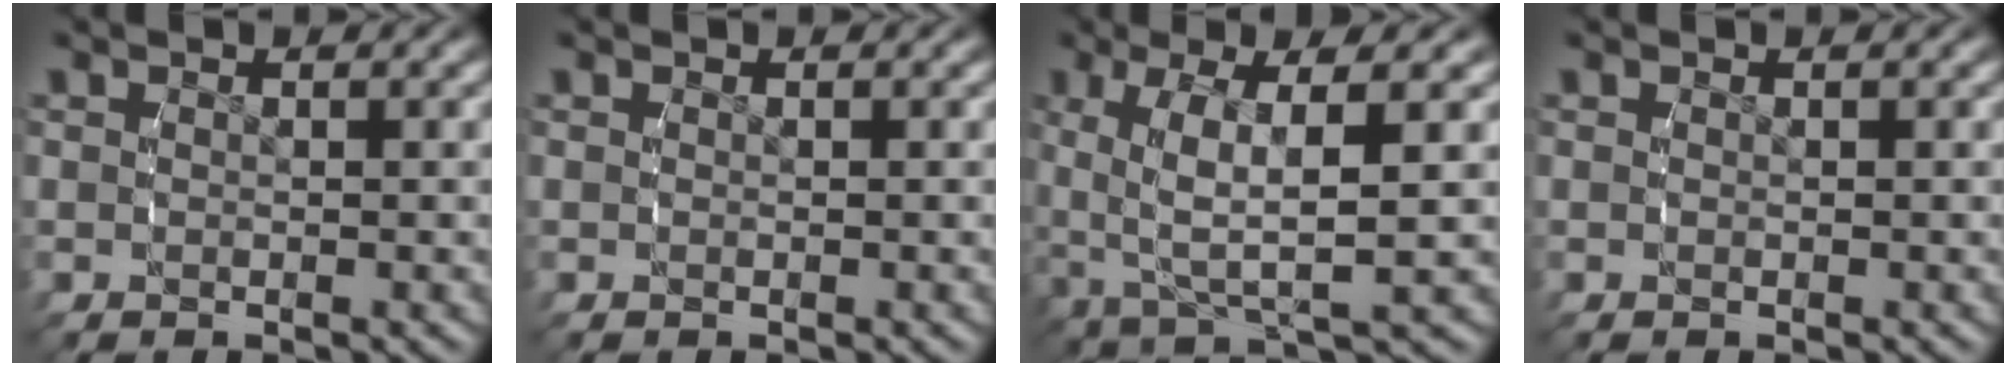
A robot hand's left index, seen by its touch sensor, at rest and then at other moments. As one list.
[{"total": 0.0}, {"total": 5.8, "force": [0.3, 2.0, 5.4], "torque": [-0.101, -0.002, 0.014]}, {"total": 0.0}]